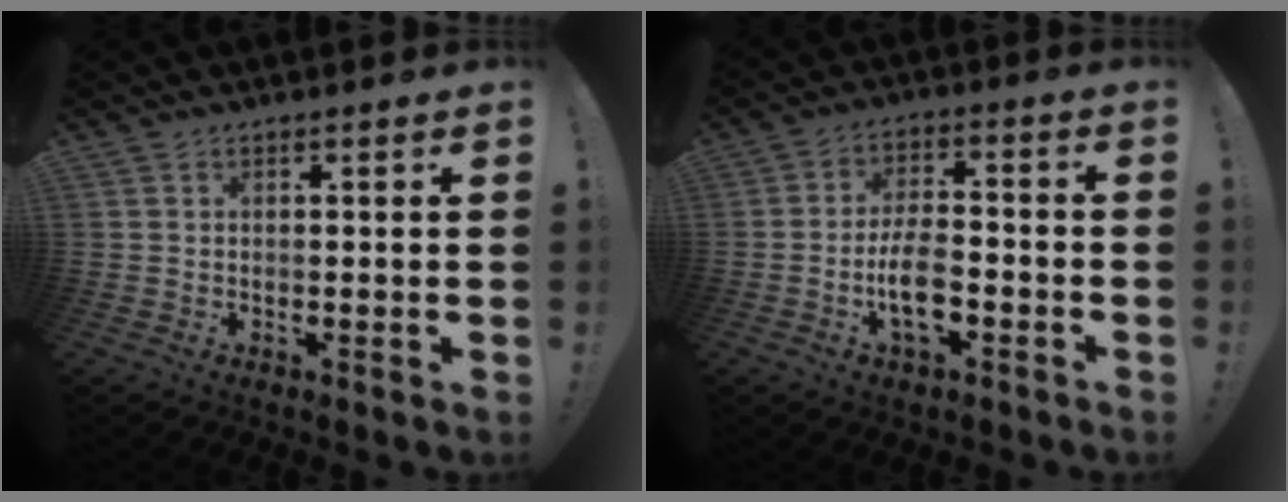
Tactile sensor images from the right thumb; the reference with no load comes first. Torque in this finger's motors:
{"motor_torque": [0.10, 0.21, 0.76, -0.62, 0.38]}